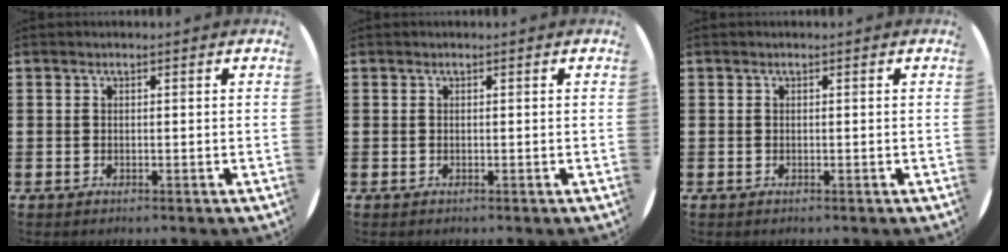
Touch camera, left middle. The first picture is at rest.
{"total": 0.0}
{"total": 0.0}